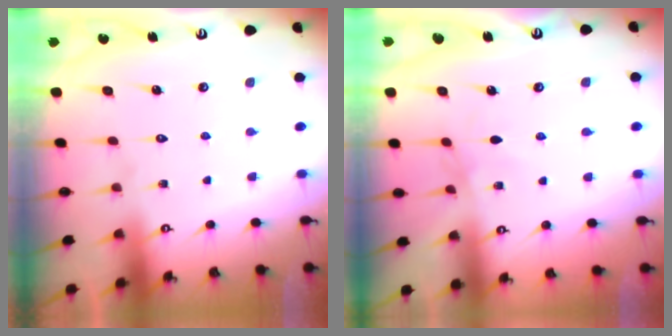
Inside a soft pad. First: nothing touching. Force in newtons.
{"total": 1.2, "press": 1.1, "slide": 0.4}